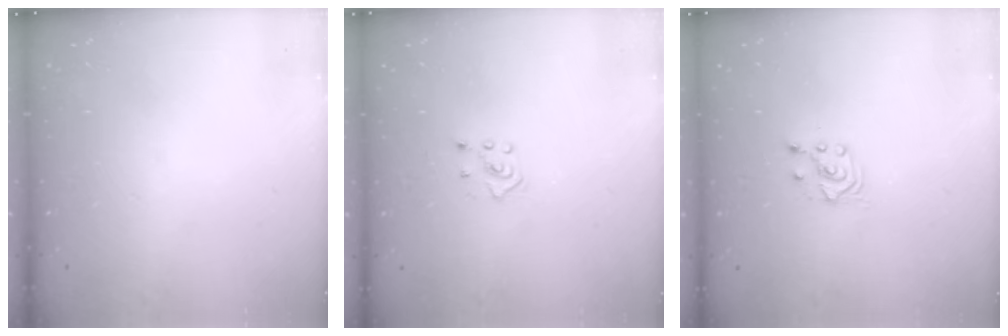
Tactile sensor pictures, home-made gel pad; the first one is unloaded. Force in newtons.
{"total": 2.4, "press": 2.4, "slide": 0.5}
{"total": 2.5, "press": 2.4, "slide": 0.7}